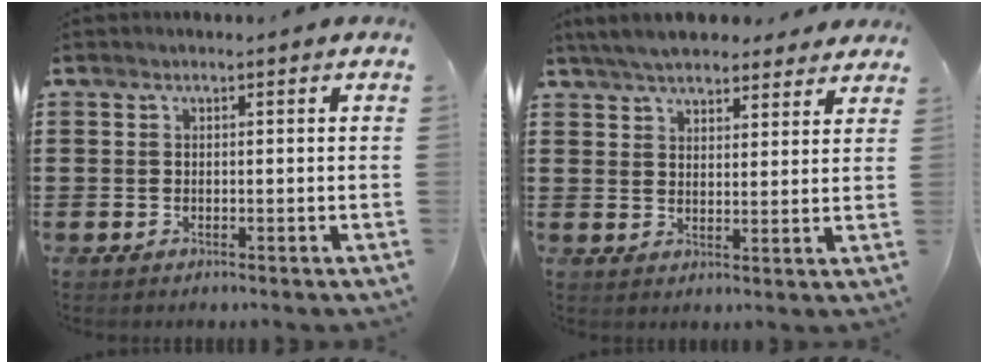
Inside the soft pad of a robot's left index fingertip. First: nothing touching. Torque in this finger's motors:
{"motor_torque": [2.14, 0.00, 0.25, -0.06]}